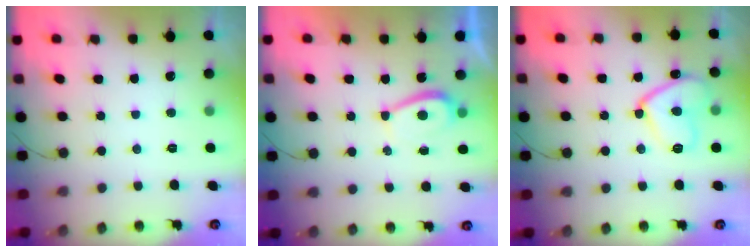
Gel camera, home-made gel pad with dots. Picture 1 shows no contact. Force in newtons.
{"total": 2.8, "press": 2.7, "slide": 0.5}
{"total": 11.8, "press": 11.7, "slide": 1.2}